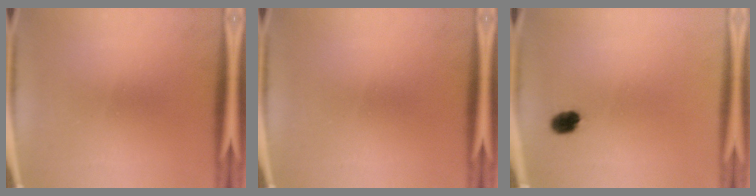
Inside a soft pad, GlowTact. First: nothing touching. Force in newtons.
{"total": 0.0}
{"total": 3.1}